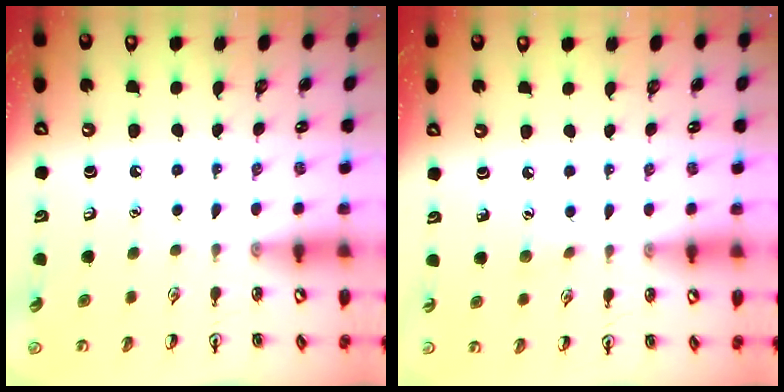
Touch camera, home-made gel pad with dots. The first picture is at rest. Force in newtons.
{"total": 3.9, "press": 3.7, "slide": 1.3}